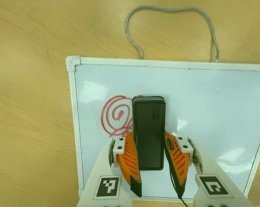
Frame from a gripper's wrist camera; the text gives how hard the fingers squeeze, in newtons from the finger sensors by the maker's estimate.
{"total": 11.7, "left": 10.9, "right": 12.5}